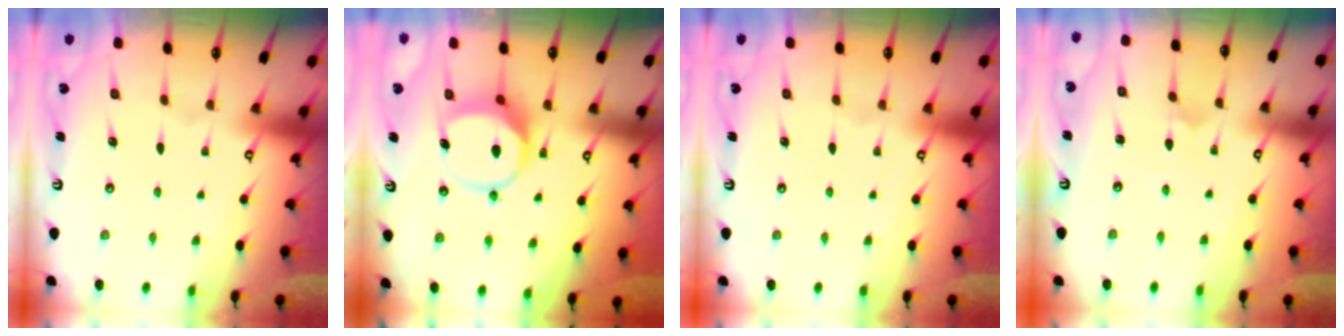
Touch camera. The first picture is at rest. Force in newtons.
{"total": 8.0, "press": 7.9, "slide": 1.0}
{"total": 0.0}
{"total": 2.0, "press": 2.0, "slide": 0.1}